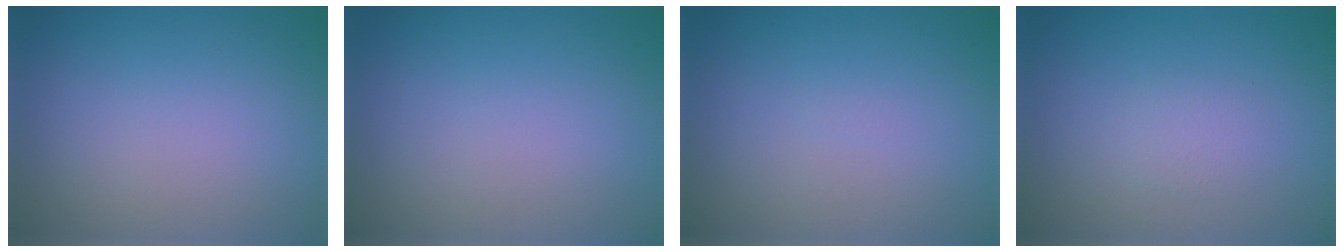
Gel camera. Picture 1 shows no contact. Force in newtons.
{"total": 0.0}
{"total": 0.0}
{"total": 1.1, "press": 1.1, "slide": 0.1}